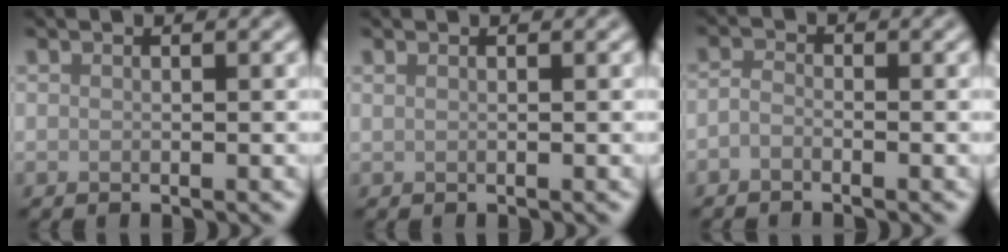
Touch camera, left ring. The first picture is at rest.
{"total": 0.5, "force": [0.4, 0.2, 0.3], "torque": [-0.004, 0.002, 0.004]}
{"total": 1.2, "force": [-0.8, 0.6, 0.7], "torque": [-0.013, 0.001, -0.021]}